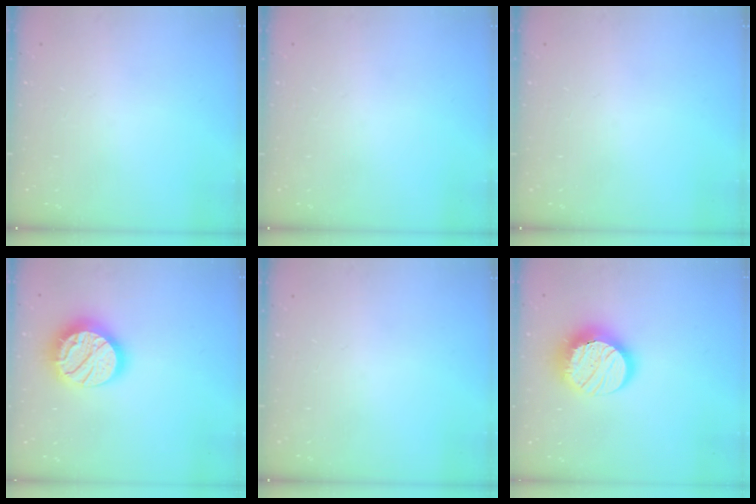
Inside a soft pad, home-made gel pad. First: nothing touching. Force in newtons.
{"total": 0.0}
{"total": 0.0}
{"total": 17.6, "press": 17.5, "slide": 1.2}
{"total": 0.0}
{"total": 15.2, "press": 15.1, "slide": 0.8}